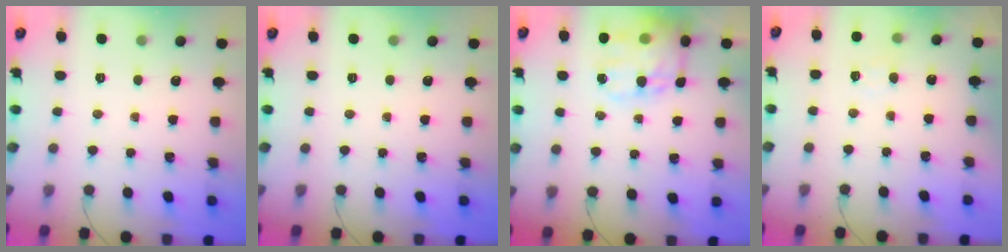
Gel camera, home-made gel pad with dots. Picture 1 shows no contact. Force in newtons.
{"total": 0.0}
{"total": 17.8, "press": 17.3, "slide": 4.0}
{"total": 4.9, "press": 4.7, "slide": 1.3}